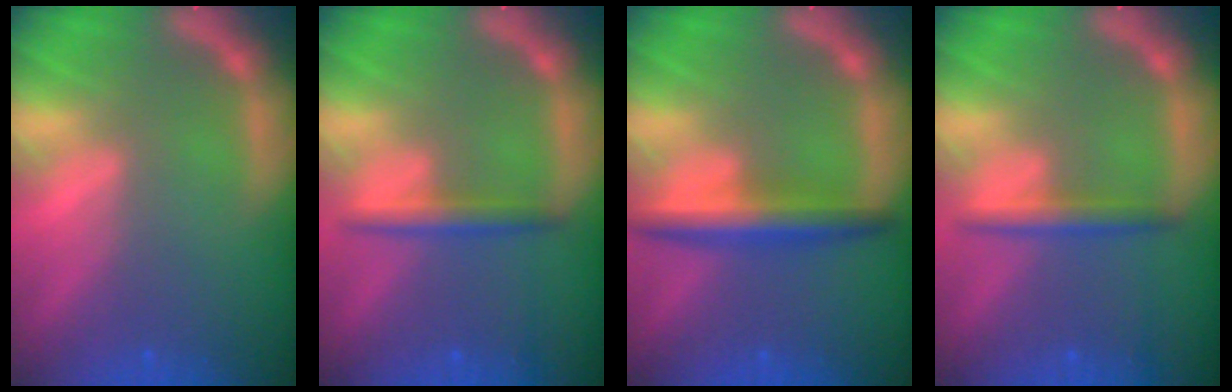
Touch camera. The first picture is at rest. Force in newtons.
{"total": 2.4}
{"total": 4.5}
{"total": 2.4}